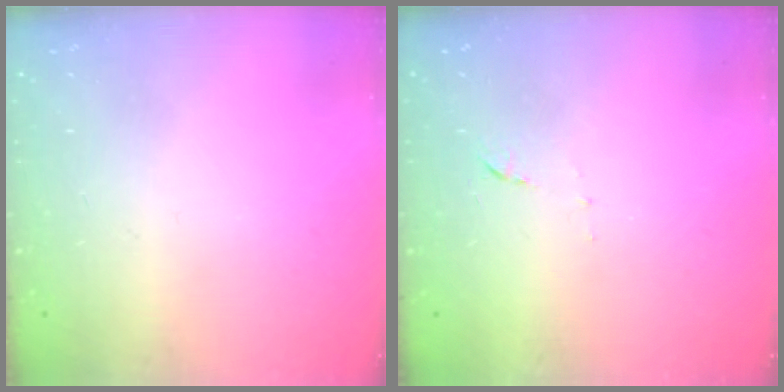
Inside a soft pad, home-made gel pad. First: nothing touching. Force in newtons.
{"total": 5.5, "press": 5.4, "slide": 0.4}